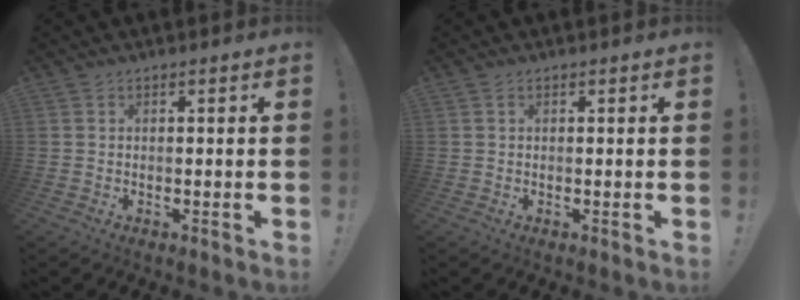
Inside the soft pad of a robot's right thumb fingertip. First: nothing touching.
{"total": 0.5, "force": [0.2, 0.2, 0.4], "torque": [-0.012, 0.004, 0.005]}